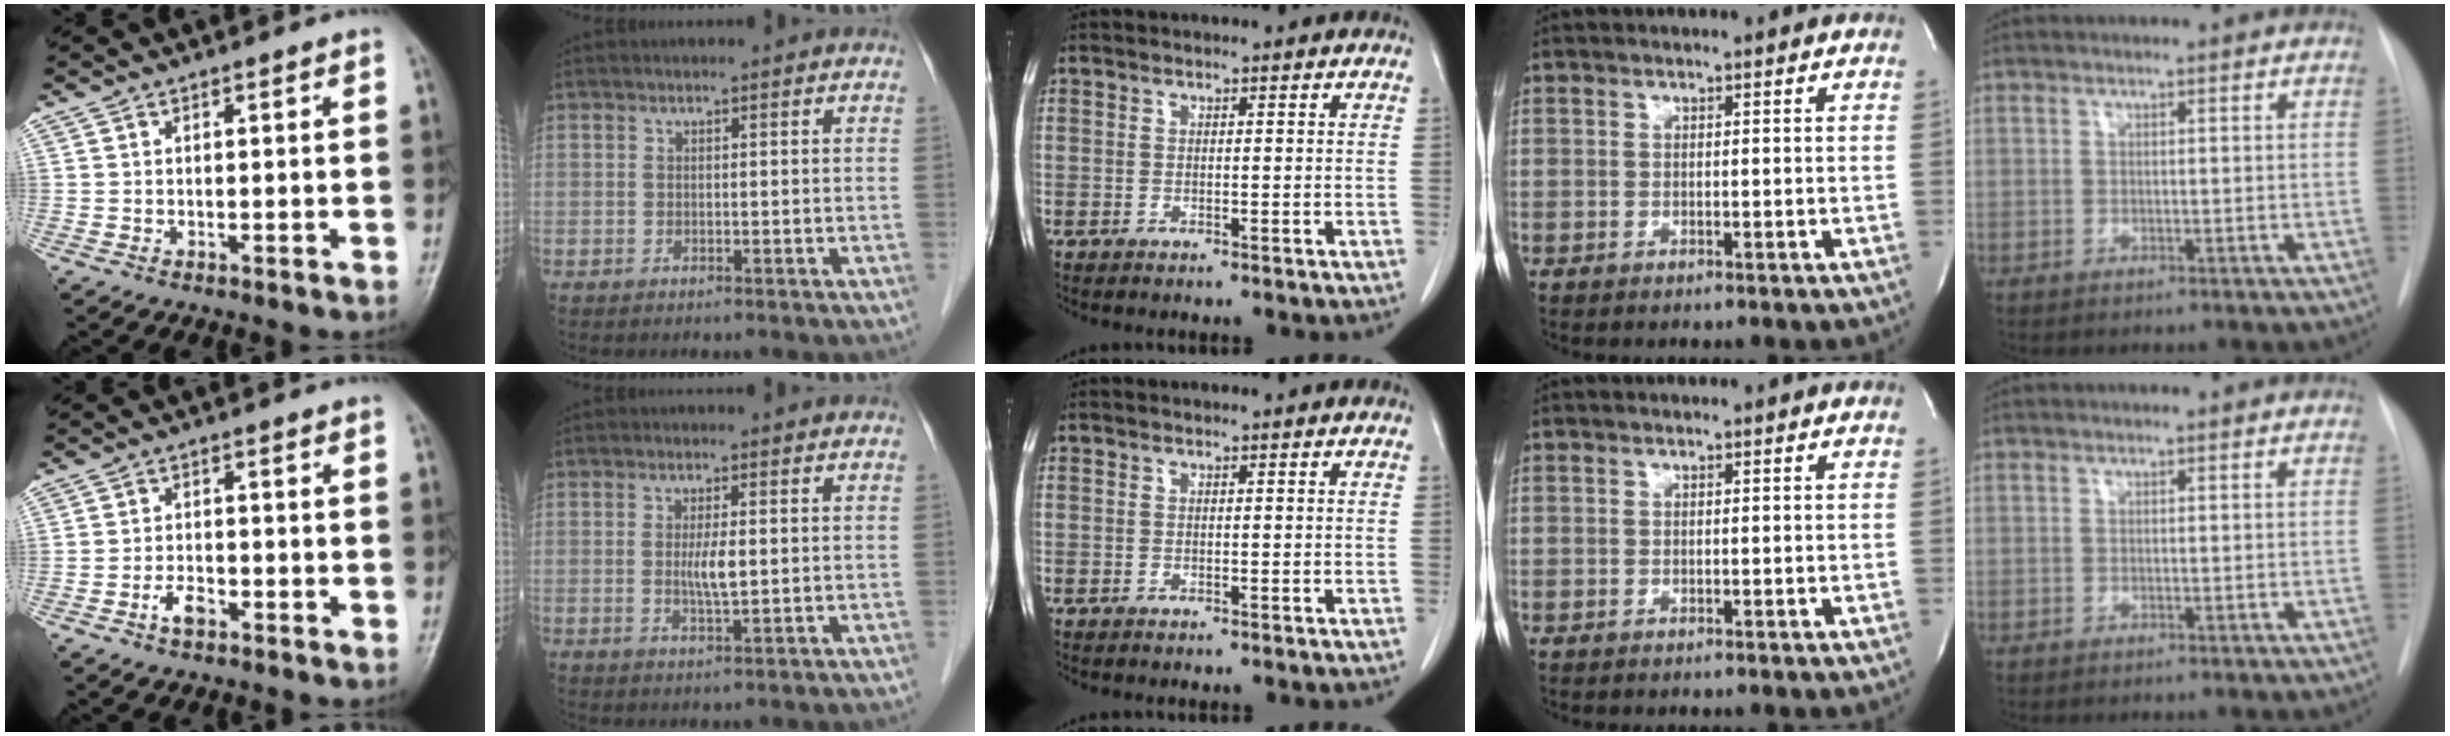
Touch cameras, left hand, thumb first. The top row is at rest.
{"thumb": {"total": 3.4, "force": [-1.9, 1.8, 2.2], "torque": [-0.038, 0.015, -0.035]}, "index": {"total": 3.2, "force": [0.1, 0.5, 3.2], "torque": [-0.063, -0.005, 0.004]}}